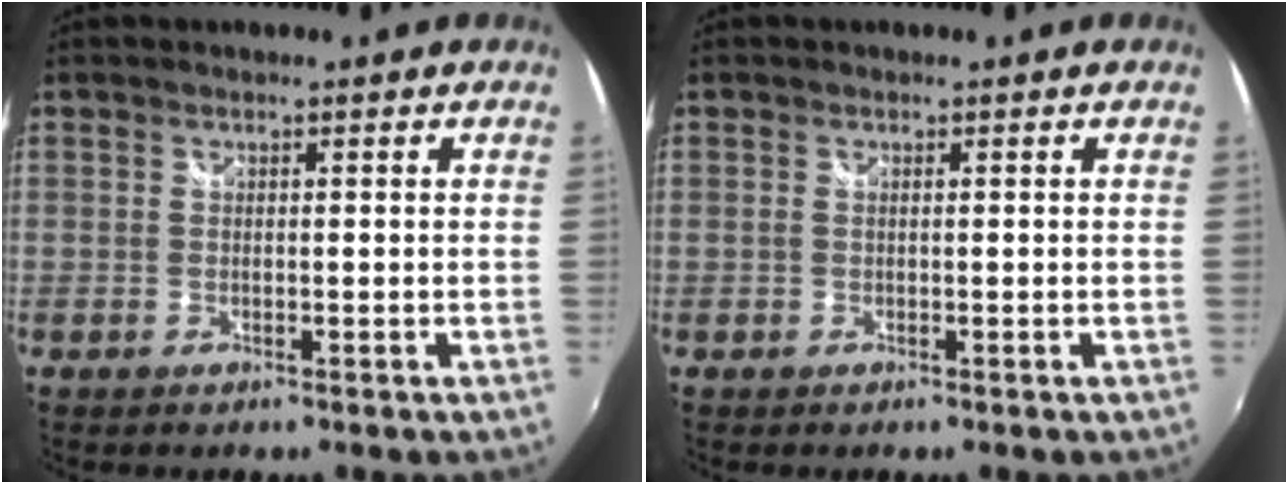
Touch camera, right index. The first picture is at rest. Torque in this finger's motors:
{"motor_torque": [0.03, 0.26, 0.02, 0.01]}